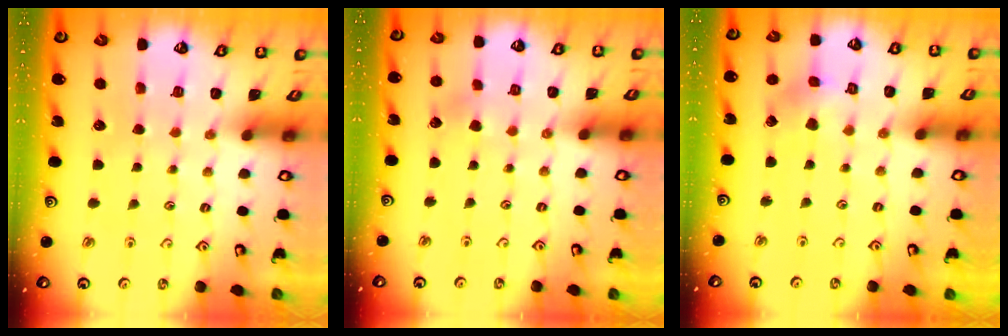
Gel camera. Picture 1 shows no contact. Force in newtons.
{"total": 1.4, "press": 1.4, "slide": 0.1}
{"total": 3.8, "press": 3.8, "slide": 0.2}